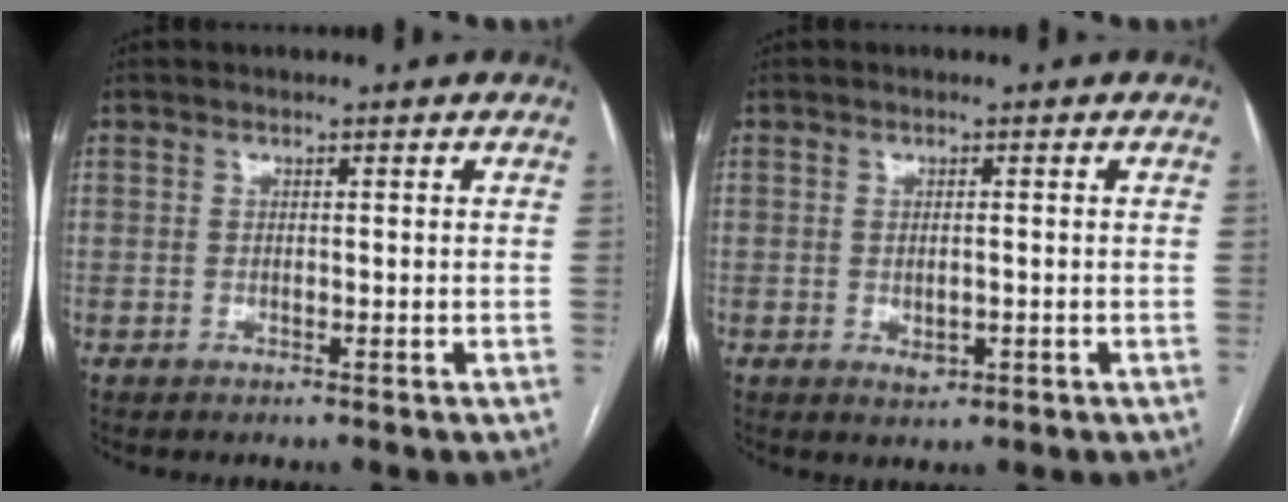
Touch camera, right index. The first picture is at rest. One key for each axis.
{"total": 2.0, "fx": -0.5, "fy": 1.1, "fz": 1.7, "tx": -0.027, "ty": -0.002, "tz": 0.000}